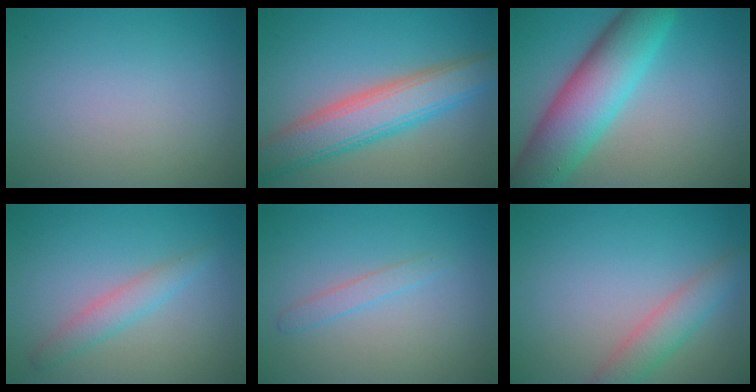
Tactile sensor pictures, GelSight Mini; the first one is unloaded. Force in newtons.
{"total": 7.0, "press": 7.0, "slide": 0.3}
{"total": 9.6, "press": 9.5, "slide": 0.4}
{"total": 2.3, "press": 2.3, "slide": 0.0}
{"total": 1.3, "press": 1.3, "slide": 0.0}
{"total": 3.2, "press": 3.2, "slide": 0.2}